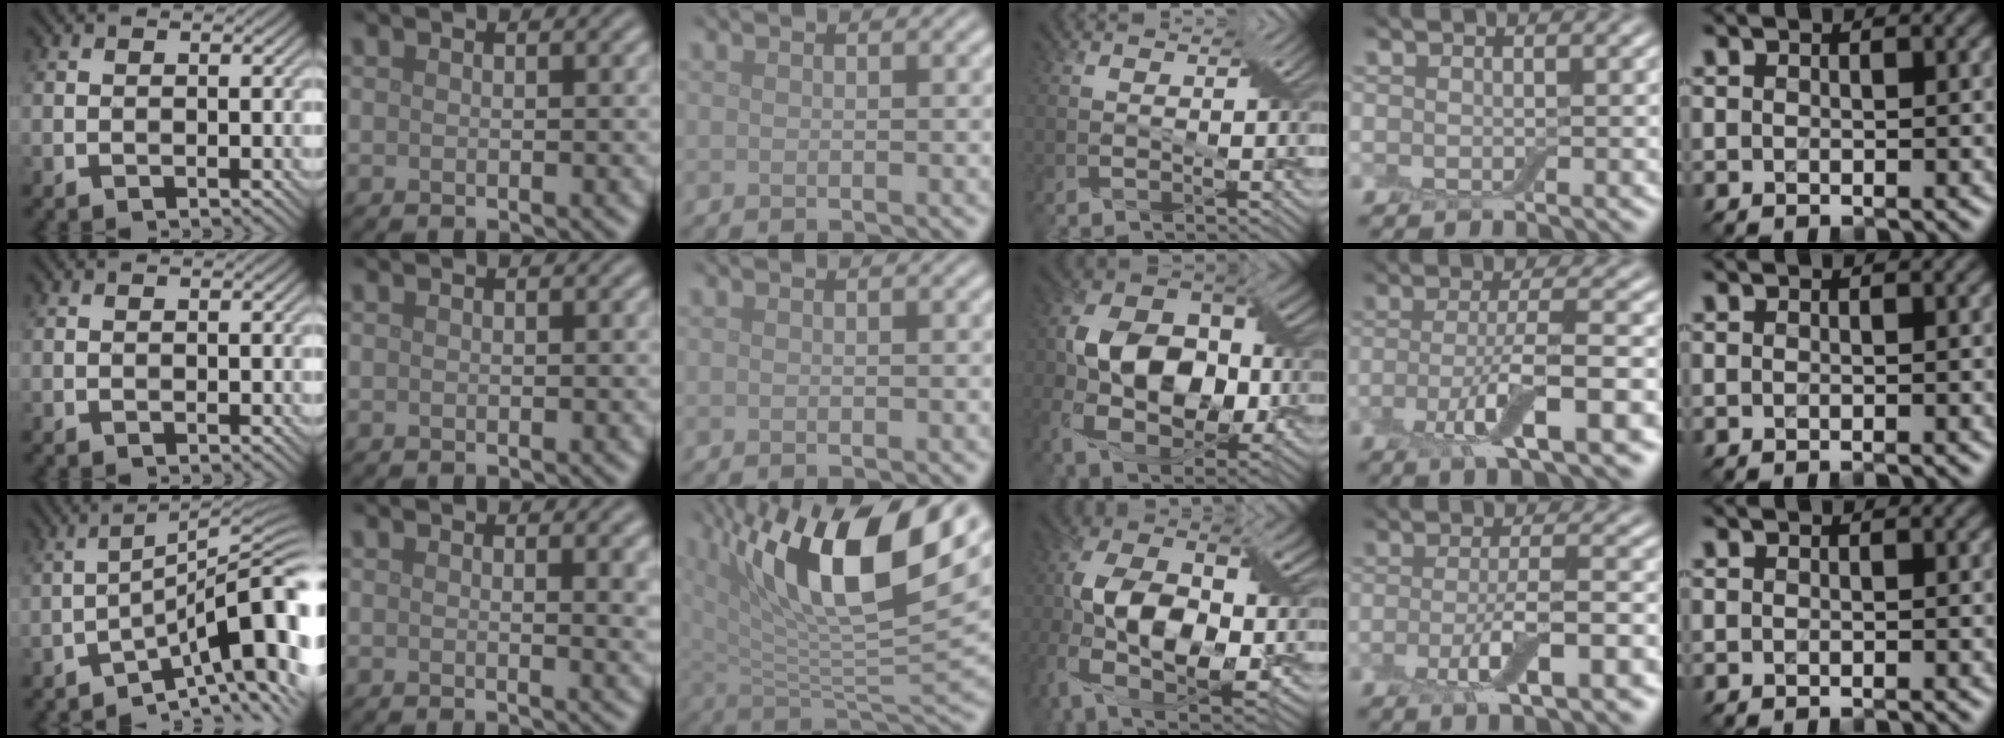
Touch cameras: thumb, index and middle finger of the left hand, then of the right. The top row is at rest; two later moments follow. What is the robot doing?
{"motion": "insert", "object": "backpack"}